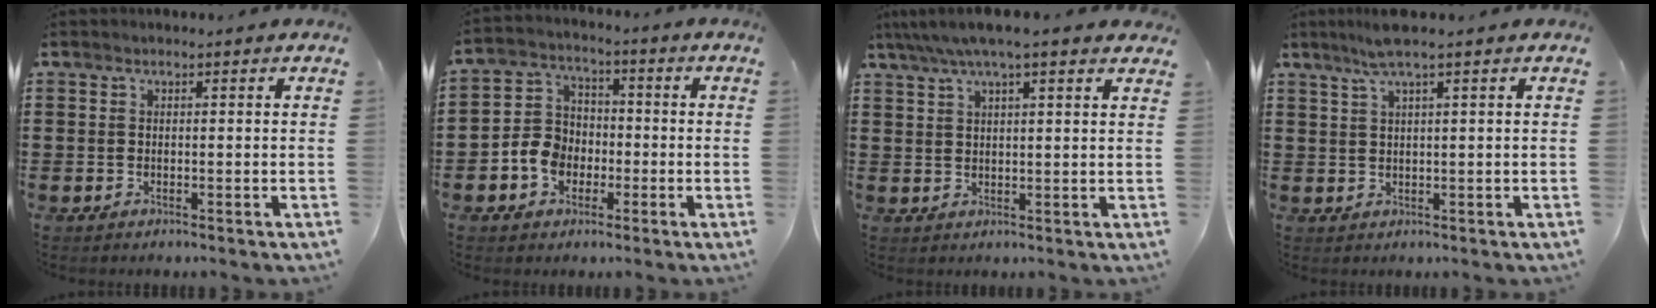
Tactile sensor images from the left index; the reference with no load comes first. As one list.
[{"total": 6.2, "force": [-2.5, 5.2, 2.4], "torque": [-0.073, 0.015, -0.051]}, {"total": 4.7, "force": [3.6, 0.4, 2.9], "torque": [-0.068, -0.003, 0.063]}, {"total": 3.5, "force": [2.1, -0.3, 2.9], "torque": [-0.059, 0.001, 0.036]}]